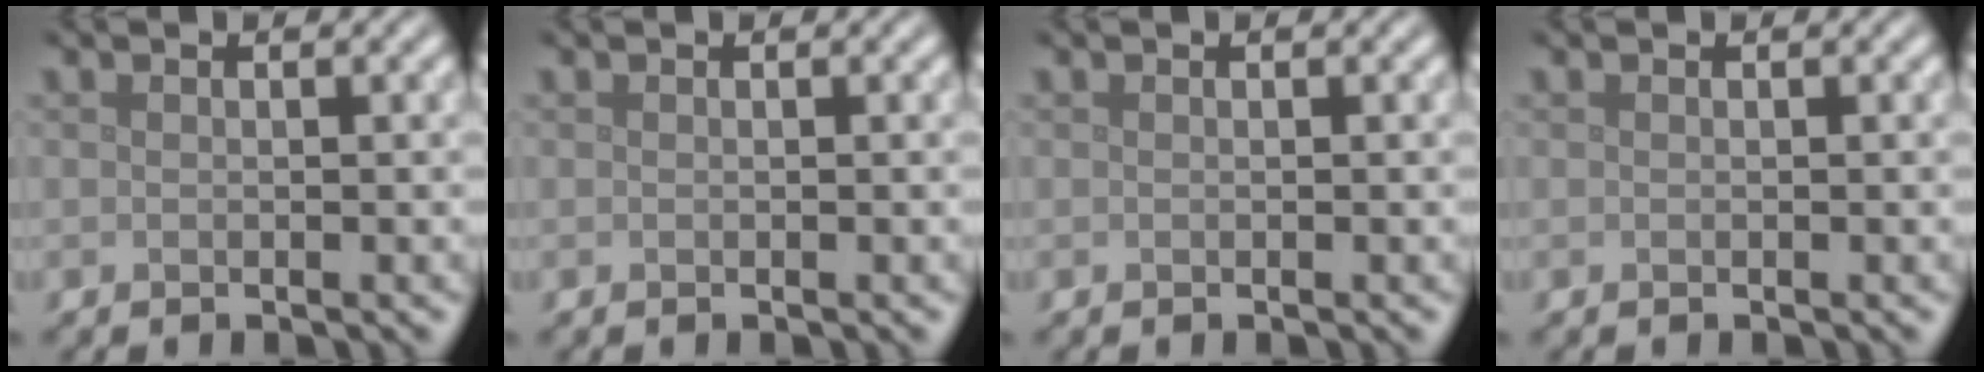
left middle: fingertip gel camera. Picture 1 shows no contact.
{"total": 0.0}
{"total": 0.0}
{"total": 0.0}